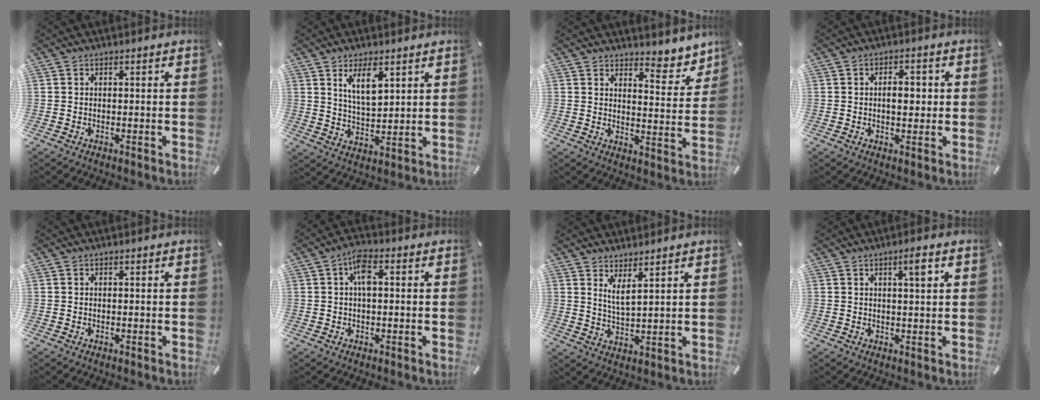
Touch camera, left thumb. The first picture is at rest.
{"total": 7.8, "force": [4.5, 3.2, 5.5], "torque": [-0.096, -0.016, 0.076]}
{"total": 7.3, "force": [6.3, 3.2, 1.8], "torque": [0.002, -0.064, 0.106]}
{"total": 5.0, "force": [0.2, 2.8, 4.1], "torque": [-0.057, 0.000, -0.004]}
{"total": 0.0}
{"total": 5.4, "force": [0.9, 2.5, 4.7], "torque": [-0.077, 0.007, 0.011]}
{"total": 4.6, "force": [3.4, 0.6, 3.1], "torque": [-0.063, -0.016, 0.058]}
{"total": 3.7, "force": [1.7, 0.4, 3.3], "torque": [-0.059, -0.001, 0.024]}